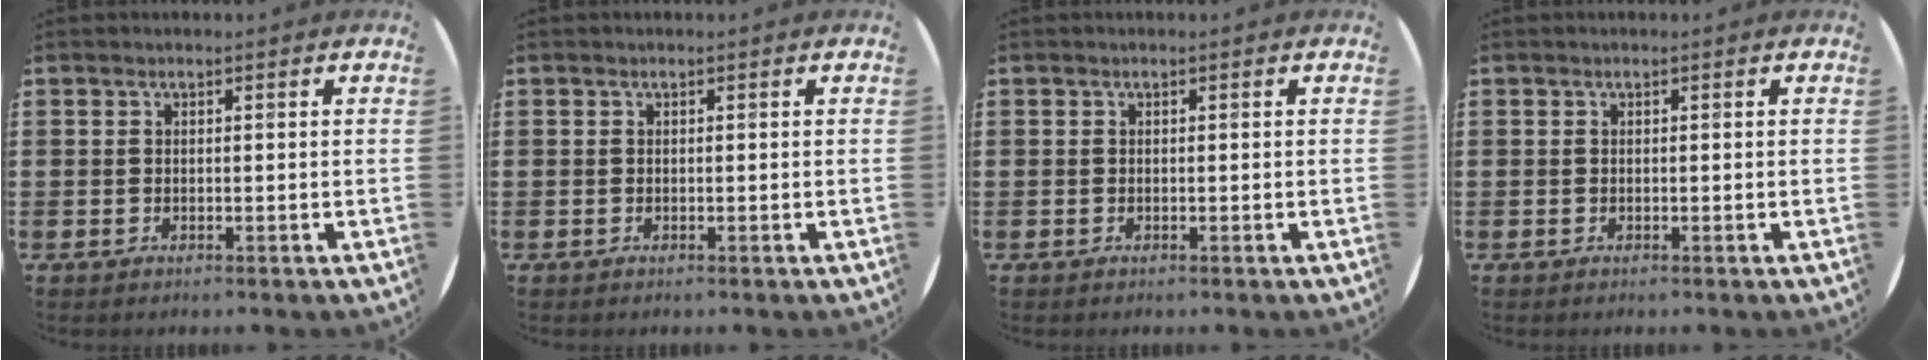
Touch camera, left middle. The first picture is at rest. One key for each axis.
{"total": 0.0}
{"total": 0.0}
{"total": 0.0}